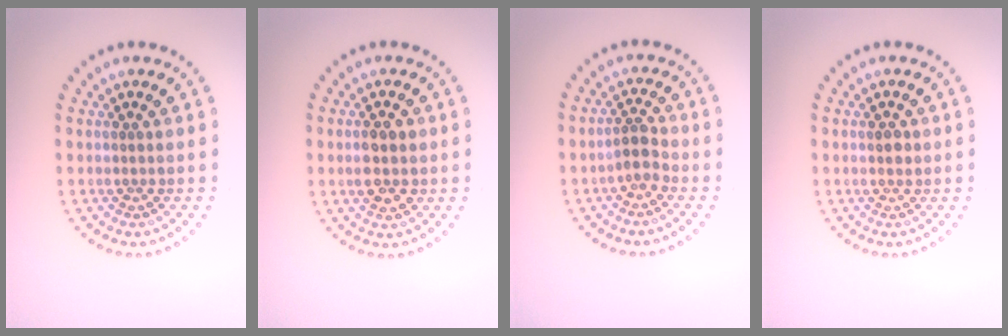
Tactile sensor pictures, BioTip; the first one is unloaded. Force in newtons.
{"total": 2.9, "press": 2.9, "slide": 0.0}
{"total": 1.8, "press": 1.4, "slide": 1.1}
{"total": 1.1, "press": 1.0, "slide": 0.2}